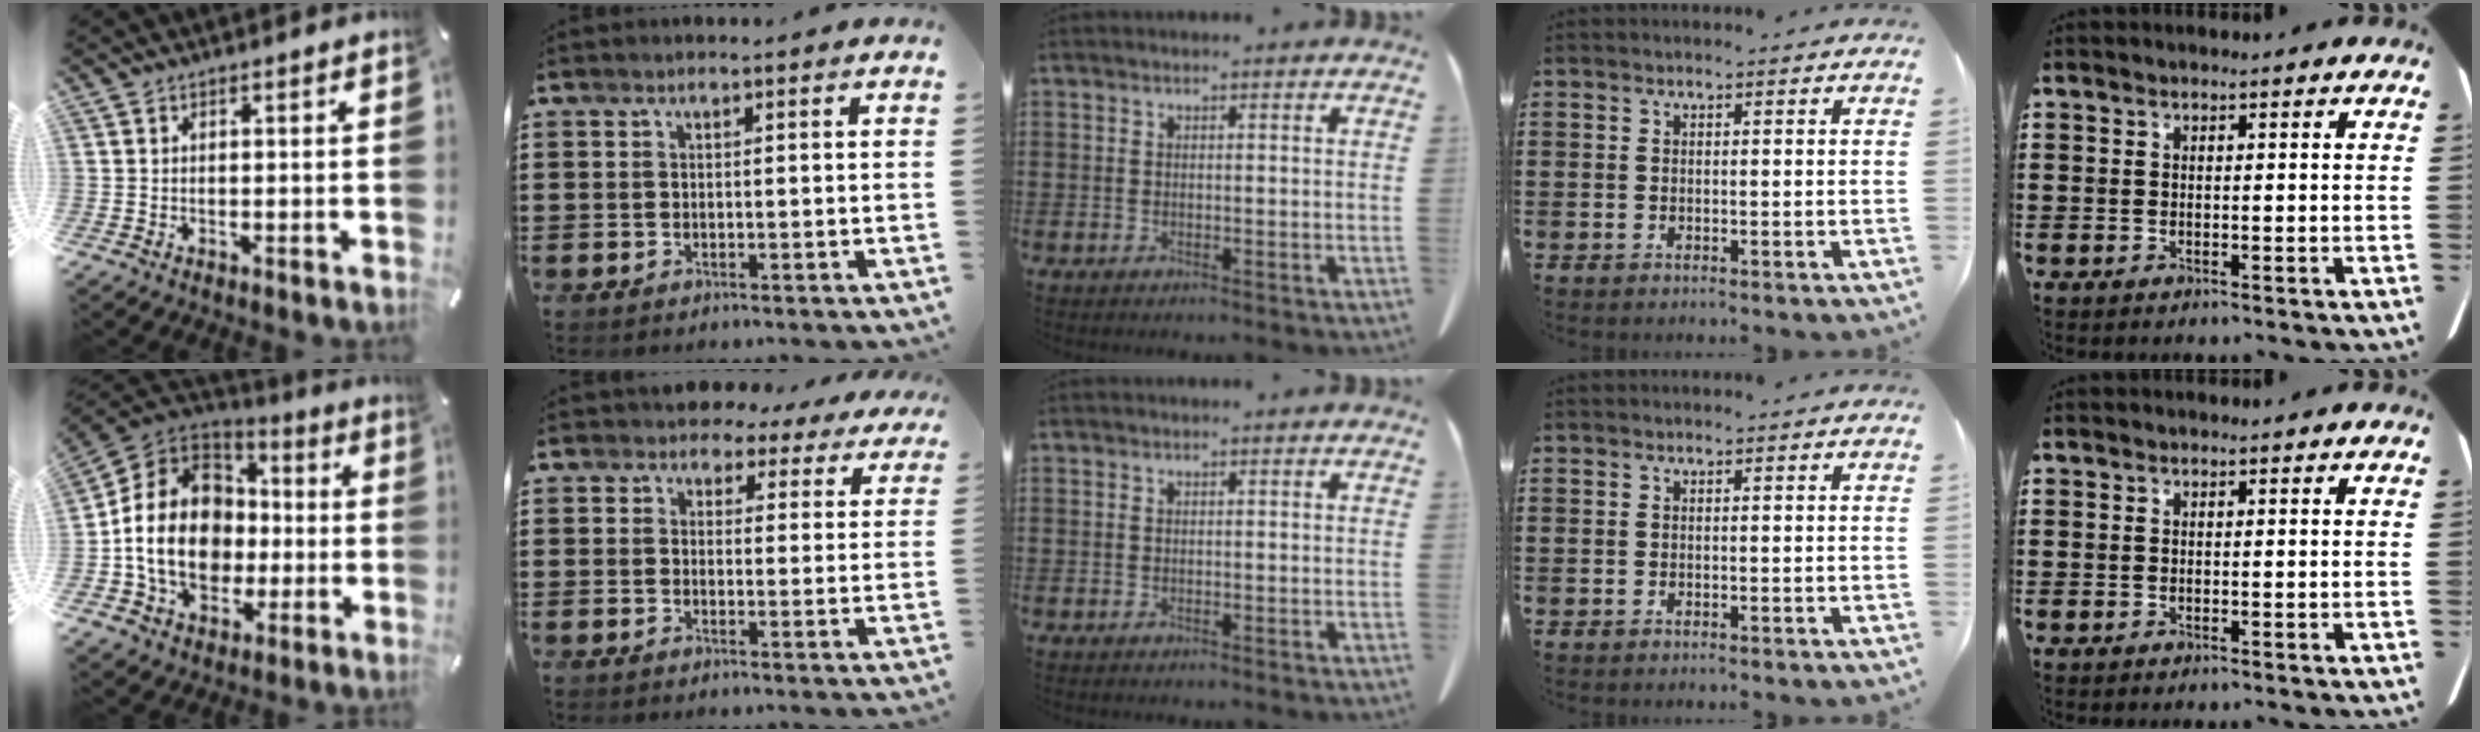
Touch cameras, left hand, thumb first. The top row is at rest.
{"thumb": {"total": 18.9, "force": [-2.7, 15.1, 11.1], "torque": [-0.230, 0.022, -0.047]}, "index": {"total": 3.9, "force": [3.4, 1.9, 0.6], "torque": [-0.021, -0.009, 0.059]}}